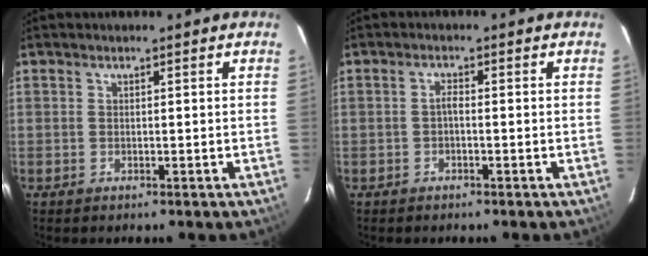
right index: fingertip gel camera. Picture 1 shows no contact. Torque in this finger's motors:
{"motor_torque": [0.27, -0.14, 0.11, 0.03]}